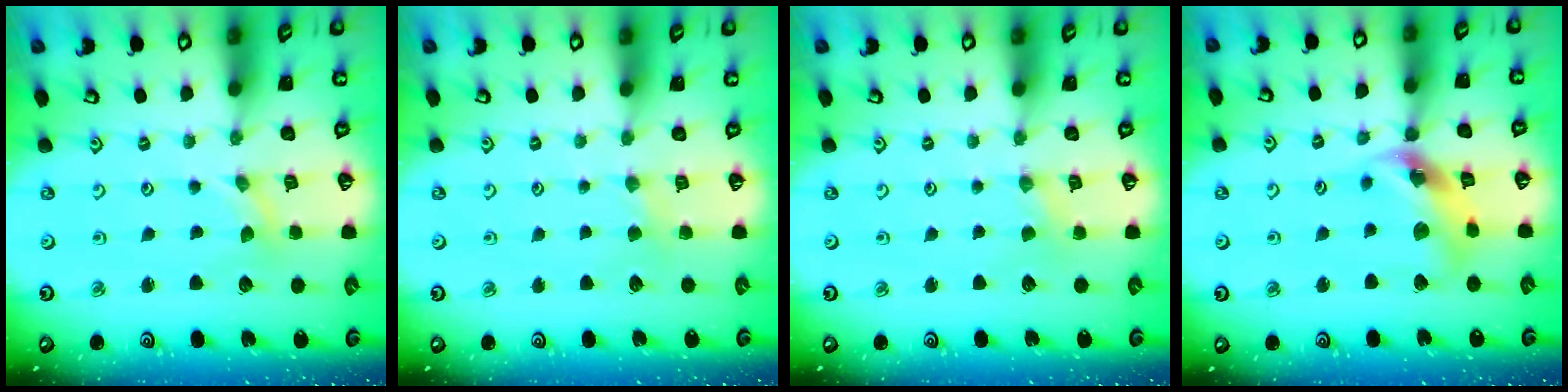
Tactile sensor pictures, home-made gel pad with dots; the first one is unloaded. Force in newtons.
{"total": 2.0, "press": 2.0, "slide": 0.4}
{"total": 1.0, "press": 1.0, "slide": 0.2}
{"total": 13.1, "press": 13.0, "slide": 1.7}